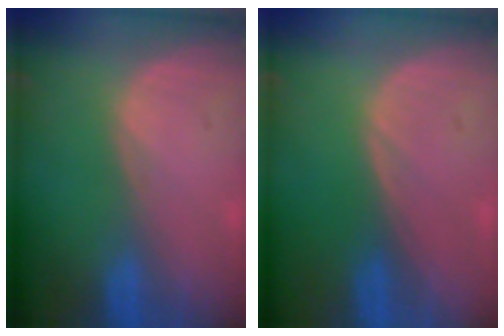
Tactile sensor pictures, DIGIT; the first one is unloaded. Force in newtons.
{"total": 0.0}